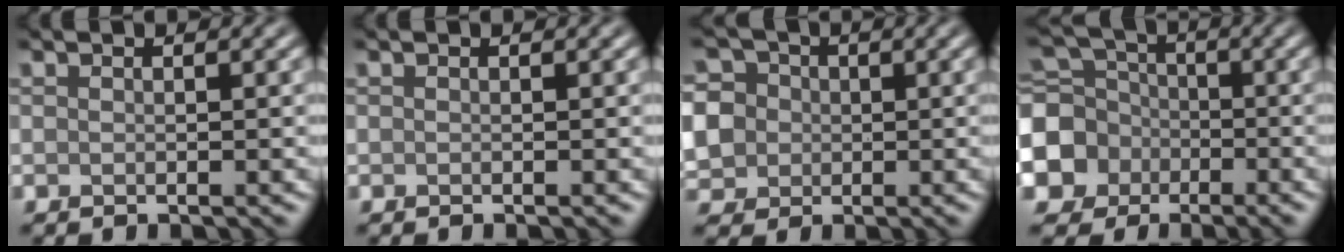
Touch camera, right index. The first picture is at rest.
{"total": 0.0}
{"total": 8.1, "force": [-0.4, 7.5, 3.2], "torque": [-0.084, 0.022, -0.036]}
{"total": 7.9, "force": [-2.8, 6.9, 2.8], "torque": [-0.071, -0.010, -0.078]}